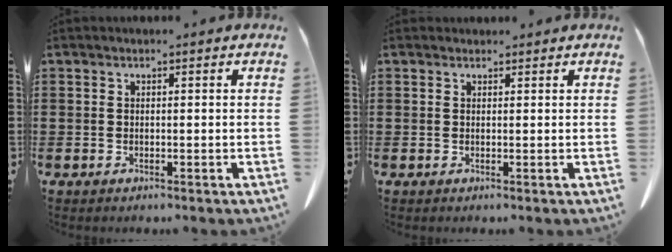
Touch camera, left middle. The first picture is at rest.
{"total": 0.8, "force": [0.7, 0.3, 0.1], "torque": [0.005, -0.004, 0.013]}